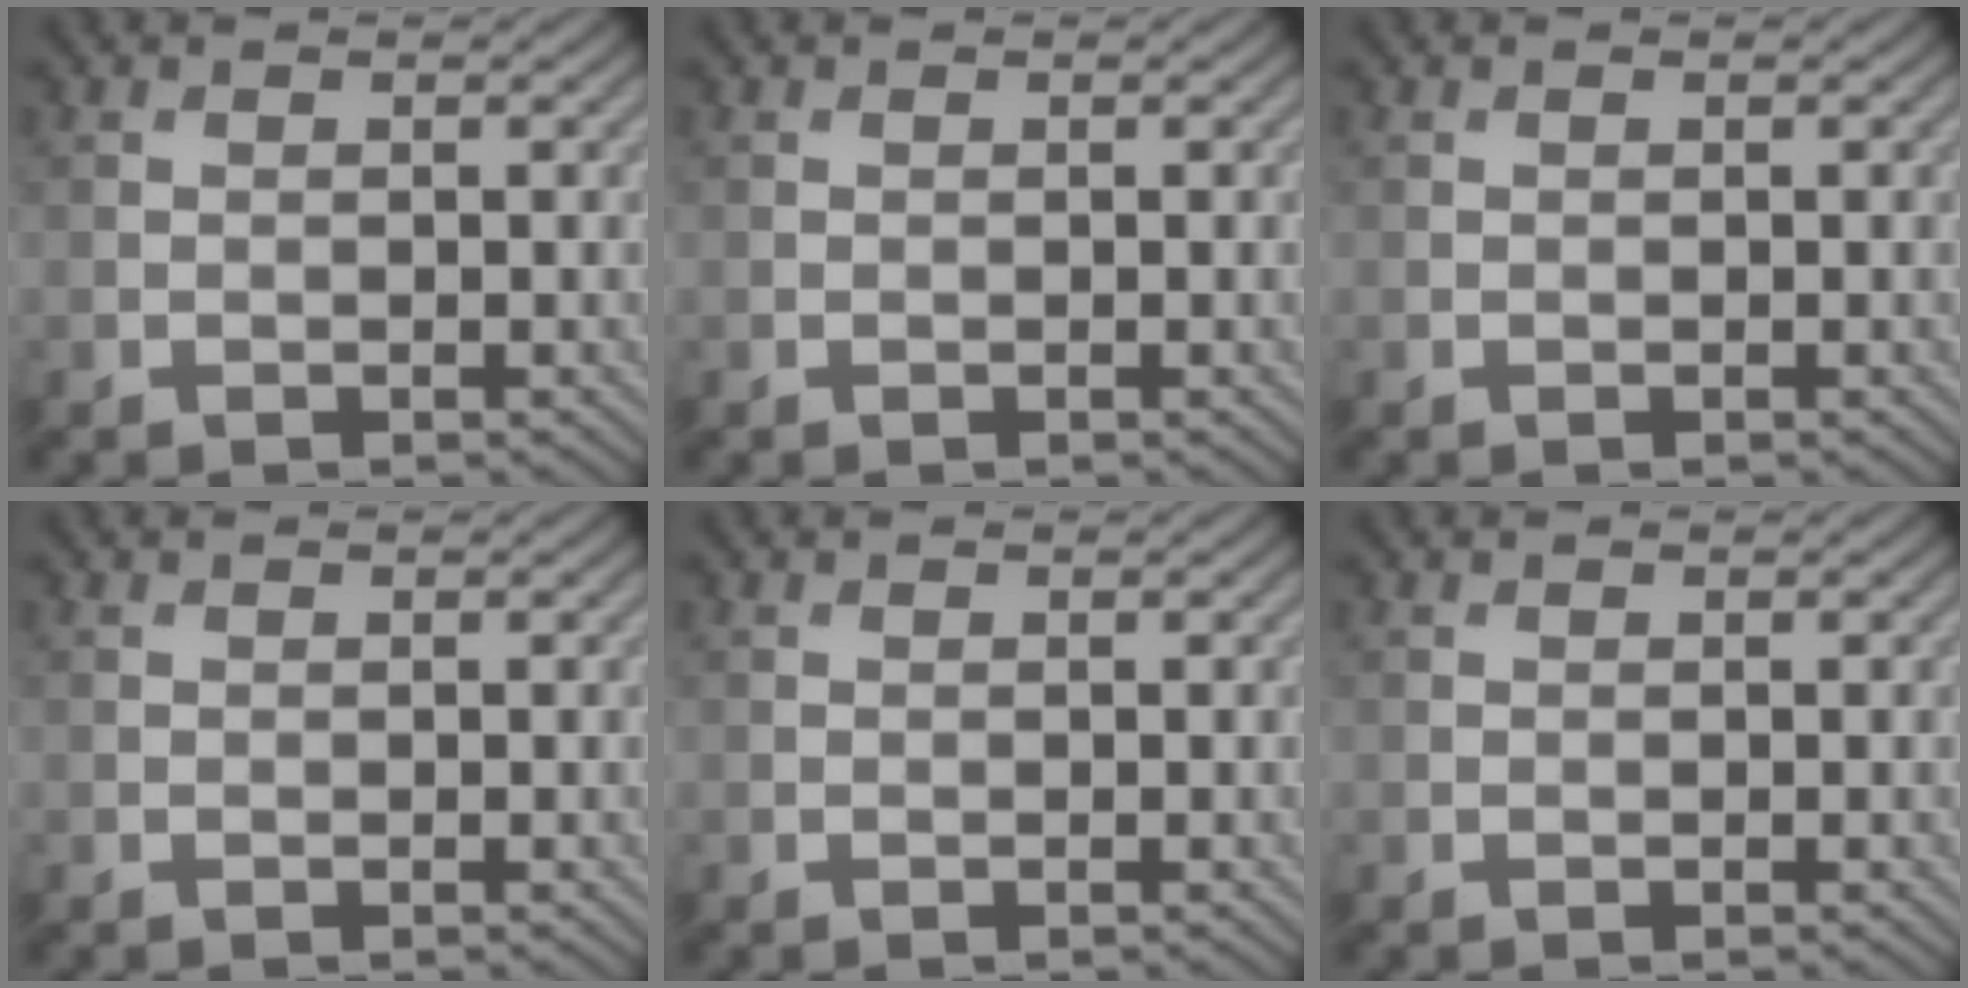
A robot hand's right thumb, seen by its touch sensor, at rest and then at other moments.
{"total": 0.0}
{"total": 0.0}
{"total": 0.0}
{"total": 0.0}
{"total": 0.0}